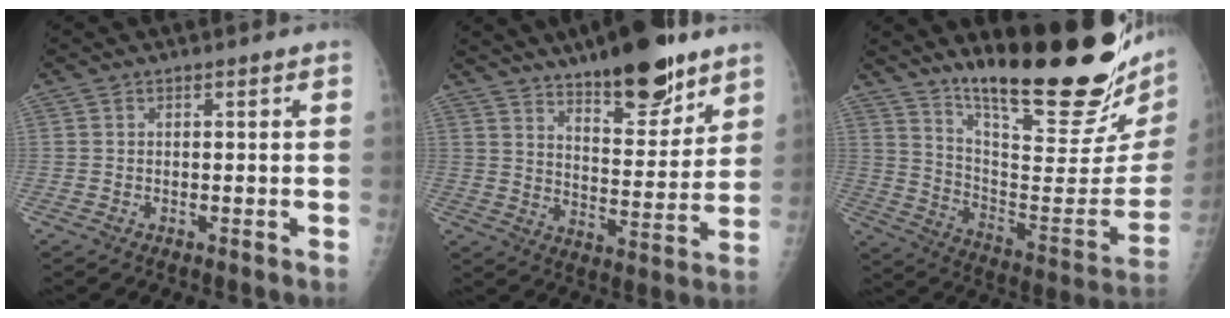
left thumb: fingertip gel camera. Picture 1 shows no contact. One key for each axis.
{"total": 16.6, "fx": 11.8, "fy": 5.4, "fz": 10.4, "tx": -0.119, "ty": -0.072, "tz": 0.188}
{"total": 30.0, "fx": 21.4, "fy": 5.8, "fz": 20.2, "tx": -0.277, "ty": -0.134, "tz": 0.323}